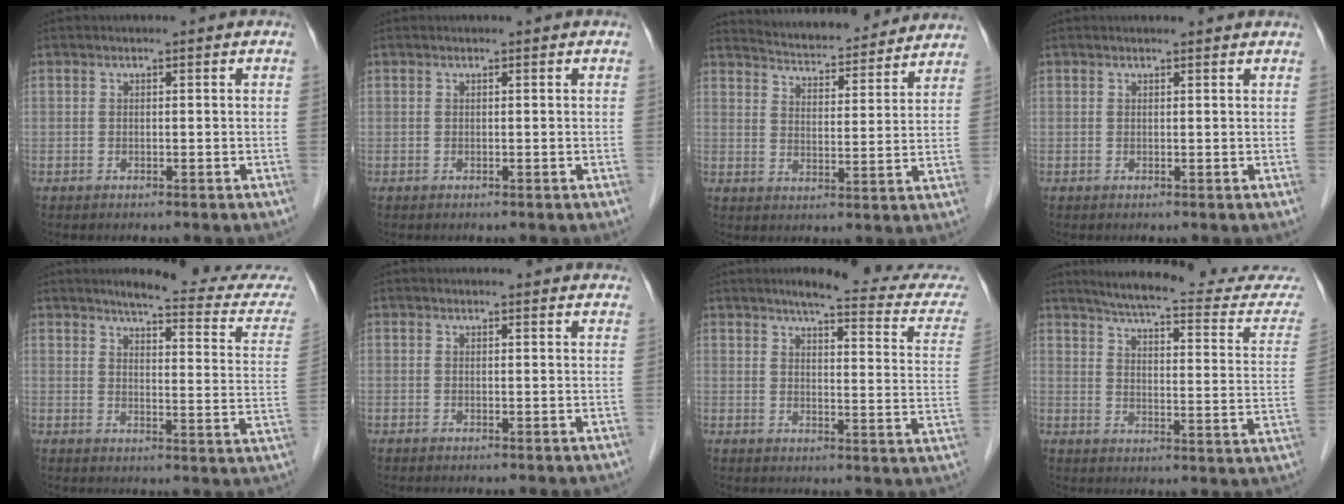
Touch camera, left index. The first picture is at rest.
{"total": 0.0}
{"total": 16.0, "force": [15.2, 2.6, 4.0], "torque": [-0.053, 0.004, 0.201]}
{"total": 2.6, "force": [2.5, 0.4, 0.3], "torque": [-0.013, 0.011, 0.024]}
{"total": 16.3, "force": [15.4, 0.6, 5.2], "torque": [-0.054, -0.074, 0.165]}
{"total": 5.8, "force": [5.6, 1.1, 1.1], "torque": [-0.005, 0.011, 0.047]}
{"total": 16.6, "force": [15.2, 0.9, 6.5], "torque": [-0.069, -0.055, 0.164]}
{"total": 23.0, "force": [21.7, 1.1, 7.7], "torque": [-0.102, -0.085, 0.262]}